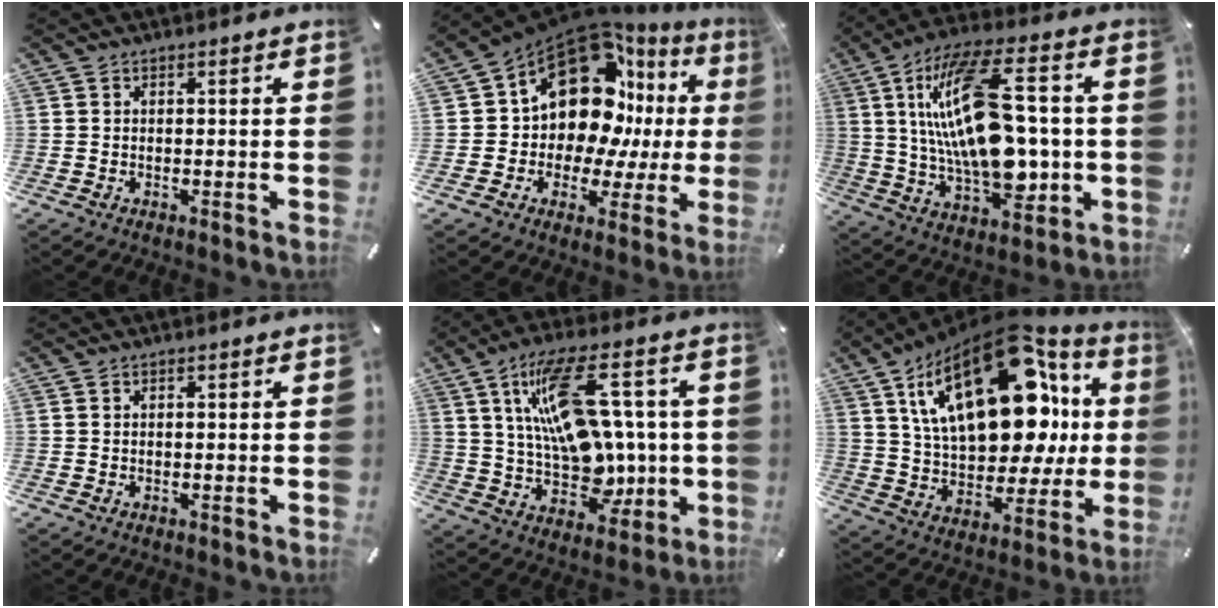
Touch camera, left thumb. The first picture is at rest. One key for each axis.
{"total": 17.1, "fx": 7.1, "fy": 11.5, "fz": 10.5, "tx": -0.172, "ty": -0.078, "tz": 0.118}
{"total": 24.5, "fx": 2.7, "fy": 12.1, "fz": 21.2, "tx": -0.408, "ty": -0.009, "tz": 0.038}
{"total": 0.0}
{"total": 20.3, "fx": 5.7, "fy": 11.8, "fz": 15.5, "tx": -0.276, "ty": -0.023, "tz": 0.095}
{"total": 27.9, "fx": 9.4, "fy": 15.5, "fz": 21.2, "tx": -0.349, "ty": -0.053, "tz": 0.161}